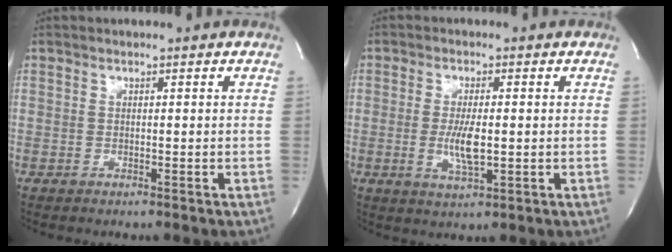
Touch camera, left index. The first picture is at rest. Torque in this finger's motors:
{"motor_torque": [0.60, -0.08, 0.44, 0.04]}